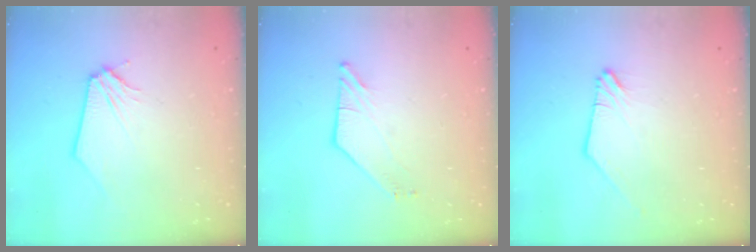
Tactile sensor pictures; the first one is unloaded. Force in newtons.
{"total": 3.2, "press": 3.2, "slide": 0.4}
{"total": 0.0}